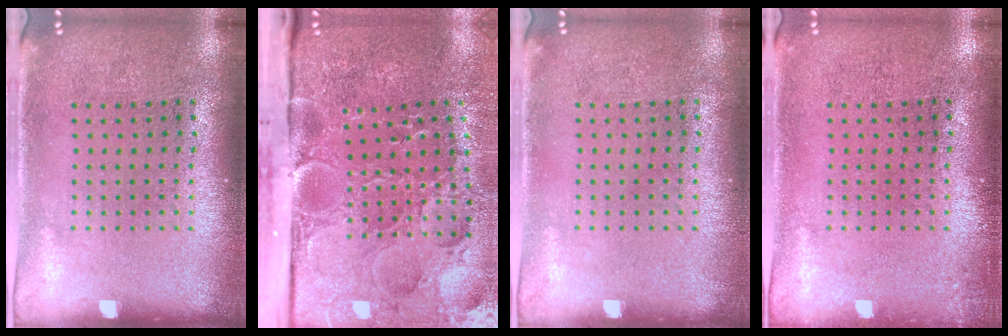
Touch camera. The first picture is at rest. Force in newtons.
{"total": 5.4, "press": 4.2, "slide": 3.3}
{"total": 0.0}
{"total": 0.7, "press": 0.7, "slide": 0.2}